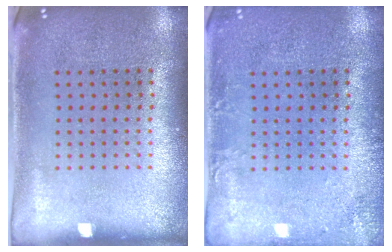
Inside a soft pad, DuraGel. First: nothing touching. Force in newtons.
{"total": 1.7, "press": 1.7, "slide": 0.3}